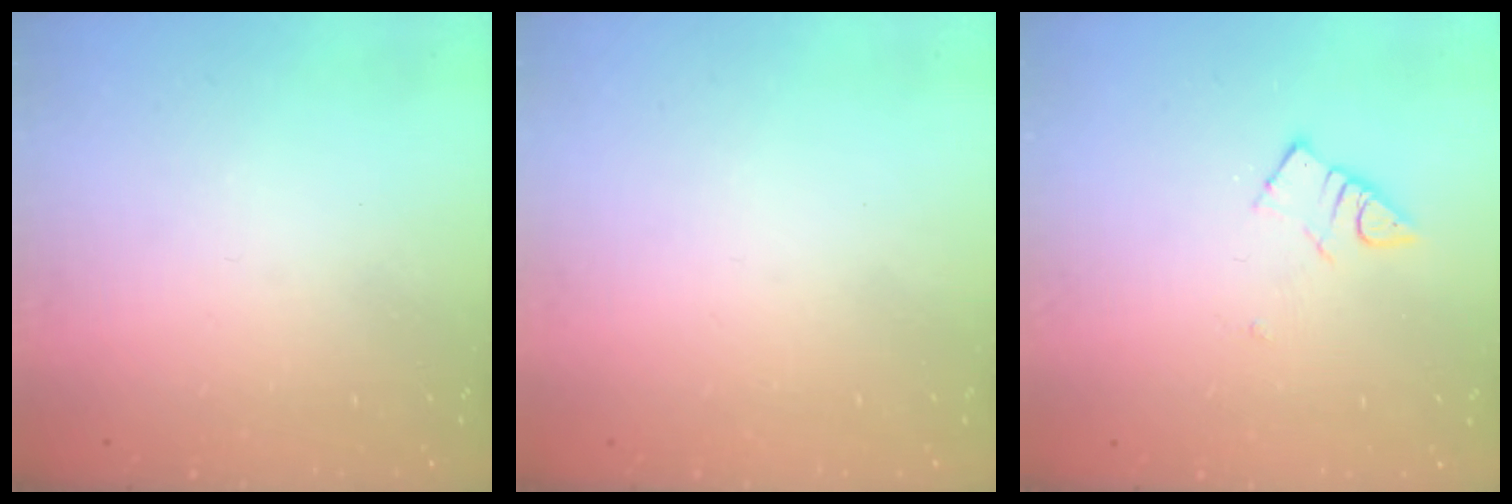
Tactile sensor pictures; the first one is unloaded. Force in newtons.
{"total": 1.5, "press": 1.5, "slide": 0.1}
{"total": 3.3, "press": 3.3, "slide": 0.2}